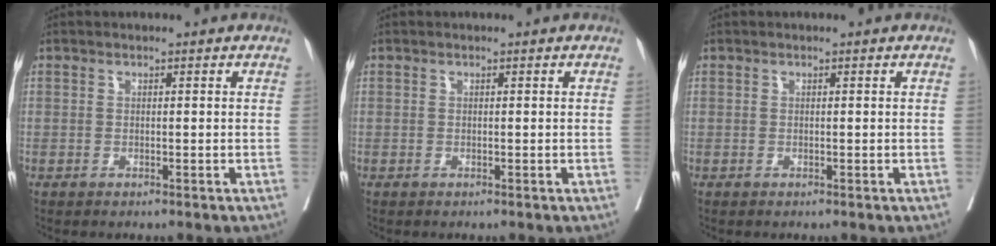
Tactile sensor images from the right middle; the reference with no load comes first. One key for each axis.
{"total": 0.0}
{"total": 0.0}